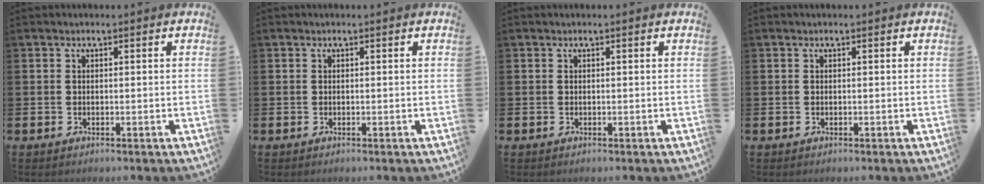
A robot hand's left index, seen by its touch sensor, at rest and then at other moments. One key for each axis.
{"total": 0.0}
{"total": 0.0}
{"total": 0.0}